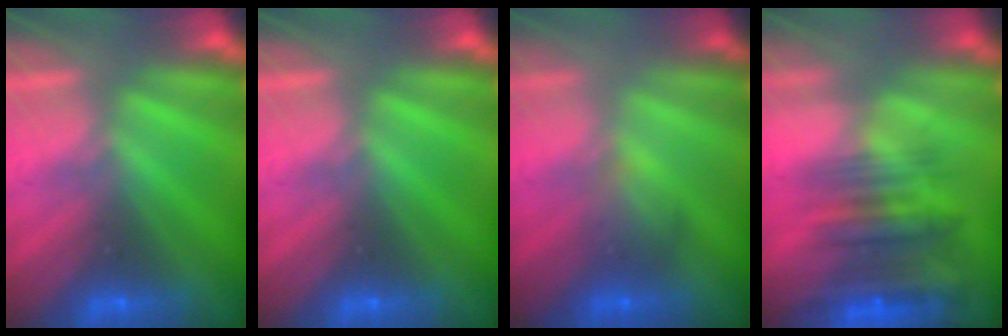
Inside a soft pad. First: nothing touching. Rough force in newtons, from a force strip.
{"total": 0.0}
{"total": 1.9}
{"total": 6.5}